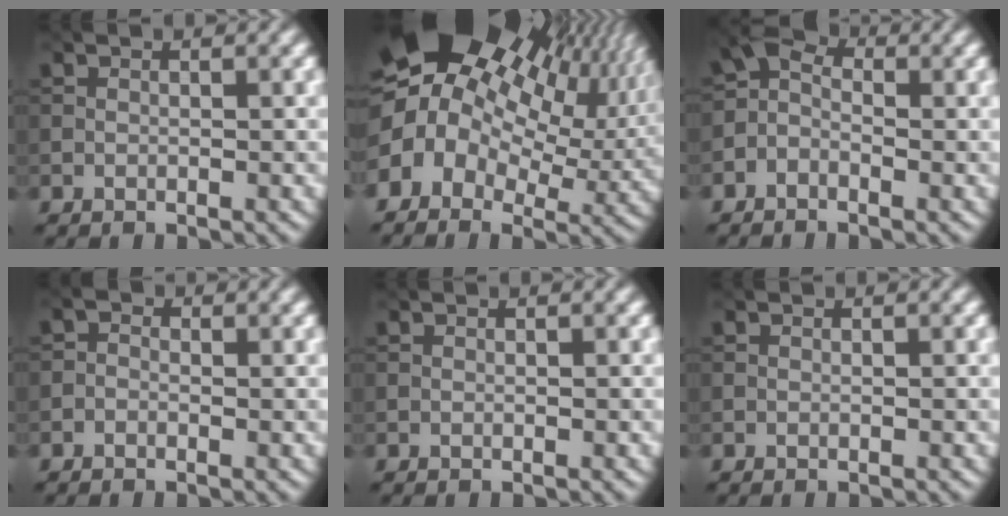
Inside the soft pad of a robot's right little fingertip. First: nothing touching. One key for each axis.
{"total": 19.9, "fx": 4.5, "fy": 14.0, "fz": 13.4, "tx": -0.238, "ty": 0.008, "tz": 0.082}
{"total": 2.5, "fx": -1.1, "fy": 1.8, "fz": 1.5, "tx": -0.031, "ty": 0.009, "tz": -0.036}
{"total": 1.0, "fx": -0.4, "fy": 0.9, "fz": 0.4, "tx": -0.005, "ty": -0.001, "tz": -0.018}
{"total": 0.0}
{"total": 0.0}